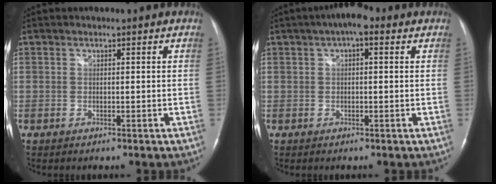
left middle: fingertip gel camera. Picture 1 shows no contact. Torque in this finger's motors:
{"motor_torque": [0.59, -0.07, -0.04, 0.04]}